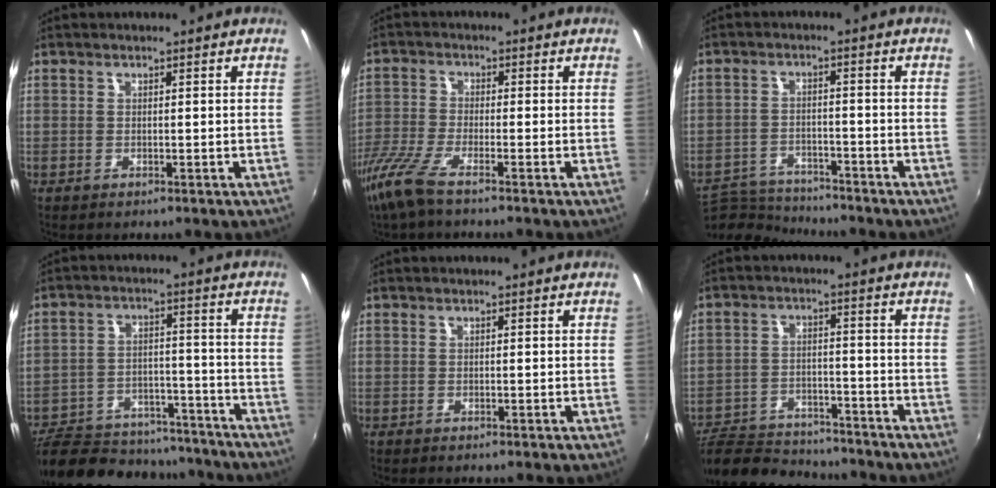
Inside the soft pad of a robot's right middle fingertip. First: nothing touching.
{"total": 7.3, "force": [-5.4, 0.8, 4.8], "torque": [-0.118, -0.019, -0.111]}
{"total": 10.0, "force": [-9.7, 1.6, 1.9], "torque": [-0.062, 0.003, -0.167]}
{"total": 23.0, "force": [-19.8, 8.5, 8.2], "torque": [-0.170, 0.021, -0.266]}
{"total": 1.0, "force": [-0.9, 0.5, 0.1], "torque": [-0.007, 0.000, -0.016]}
{"total": 16.1, "force": [-14.2, 5.3, 5.3], "torque": [-0.126, 0.005, -0.214]}